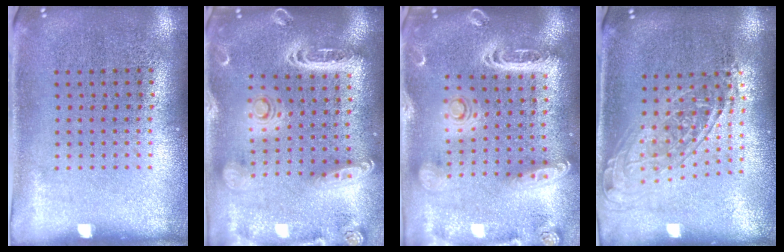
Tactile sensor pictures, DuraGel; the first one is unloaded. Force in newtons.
{"total": 2.8, "press": 2.4, "slide": 1.4}
{"total": 3.0, "press": 2.5, "slide": 1.6}
{"total": 1.5, "press": 1.2, "slide": 0.9}